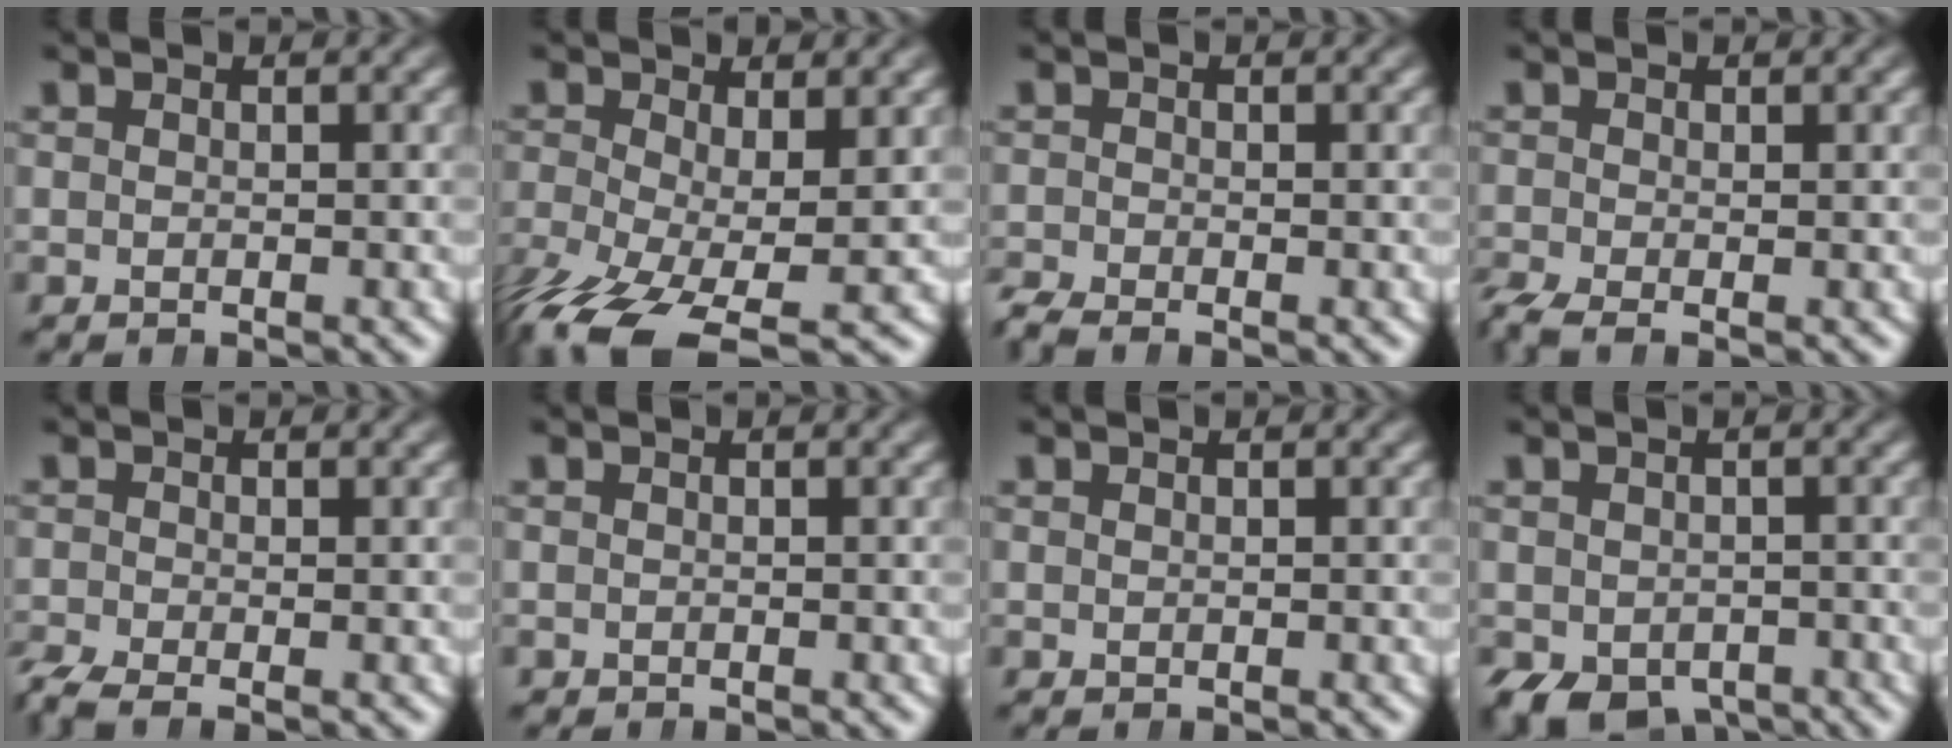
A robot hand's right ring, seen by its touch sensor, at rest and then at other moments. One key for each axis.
{"total": 6.0, "fx": -3.7, "fy": 2.7, "fz": 3.9, "tx": -0.100, "ty": -0.049, "tz": -0.036}
{"total": 1.9, "fx": -1.7, "fy": 0.9, "fz": 0.4, "tx": -0.006, "ty": -0.008, "tz": -0.028}
{"total": 2.7, "fx": -1.6, "fy": 1.7, "fz": 1.4, "tx": -0.036, "ty": -0.014, "tz": -0.023}
{"total": 2.9, "fx": -2.0, "fy": 1.7, "fz": 1.3, "tx": -0.030, "ty": -0.012, "tz": -0.030}
{"total": 0.0}
{"total": 0.0}
{"total": 5.4, "fx": -3.8, "fy": 3.3, "fz": 2.1, "tx": -0.037, "ty": -0.030, "tz": -0.044}